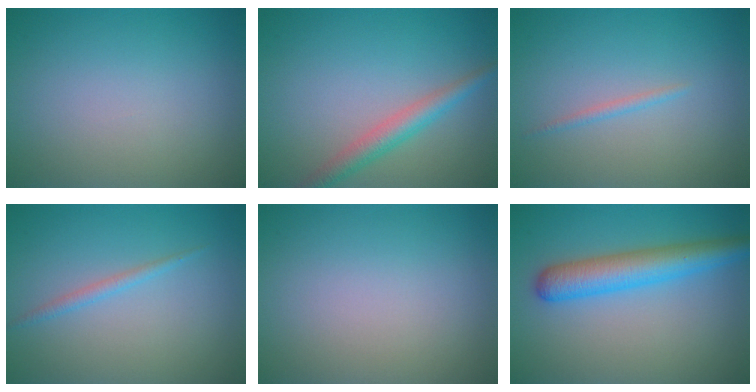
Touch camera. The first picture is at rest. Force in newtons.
{"total": 2.9, "press": 2.9, "slide": 0.1}
{"total": 0.8, "press": 0.8, "slide": 0.0}
{"total": 1.1, "press": 1.1, "slide": 0.0}
{"total": 0.0}
{"total": 5.1, "press": 5.1, "slide": 0.1}